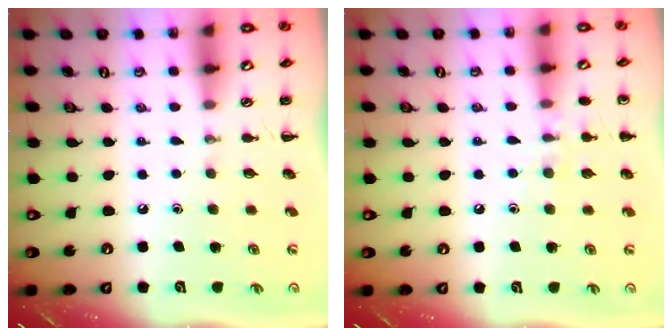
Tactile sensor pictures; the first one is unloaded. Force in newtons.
{"total": 7.4, "press": 7.1, "slide": 2.0}